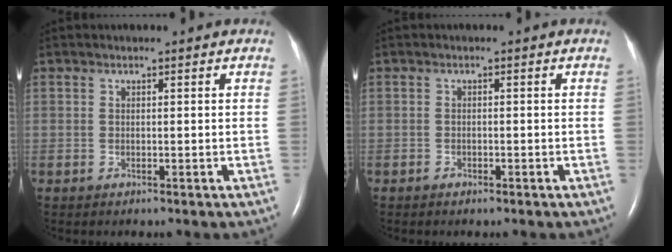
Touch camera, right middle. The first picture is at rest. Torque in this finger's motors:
{"motor_torque": [-0.03, 0.00, -0.08, -0.01]}